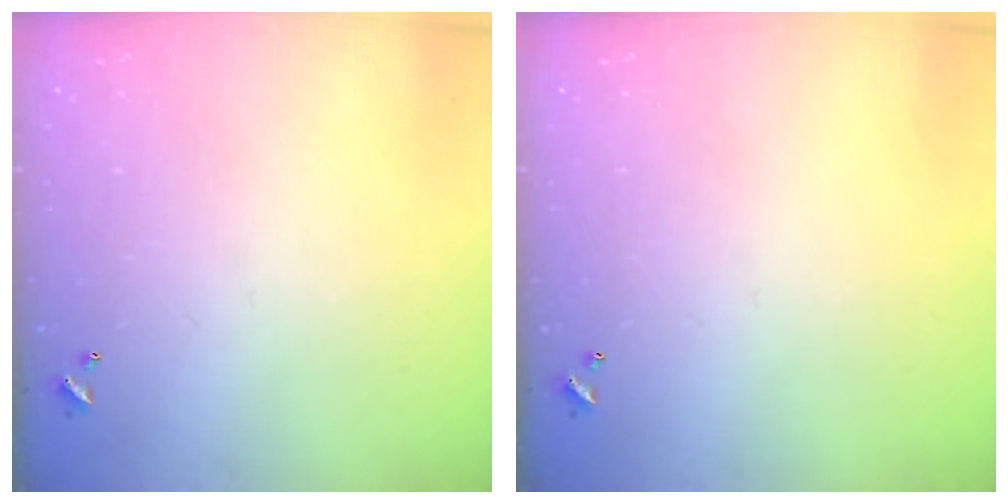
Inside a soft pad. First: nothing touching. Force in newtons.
{"total": 0.0}